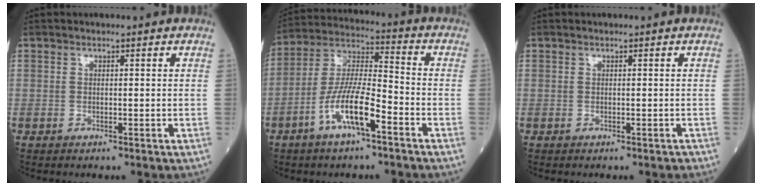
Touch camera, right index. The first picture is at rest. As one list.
[{"total": 11.0, "force": [-5.3, 1.9, 9.5], "torque": [-0.191, 0.002, -0.103]}, {"total": 0.7, "force": [-0.6, 0.2, 0.2], "torque": [-0.004, 0.000, -0.008]}]